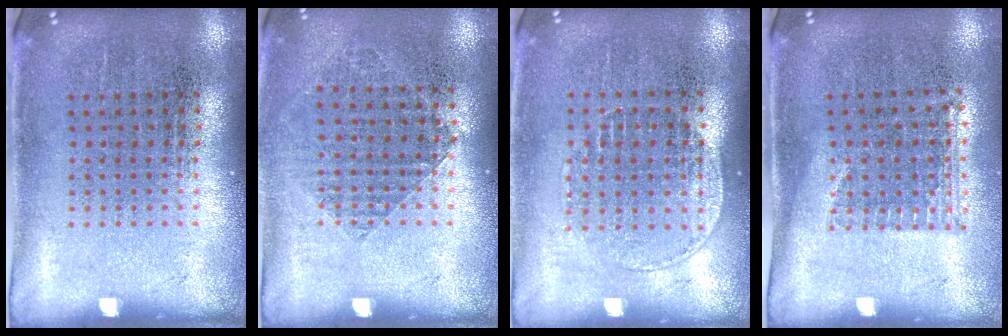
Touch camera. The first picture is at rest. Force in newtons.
{"total": 0.9, "press": 0.9, "slide": 0.4}
{"total": 1.2, "press": 1.0, "slide": 0.5}
{"total": 1.1, "press": 0.9, "slide": 0.6}